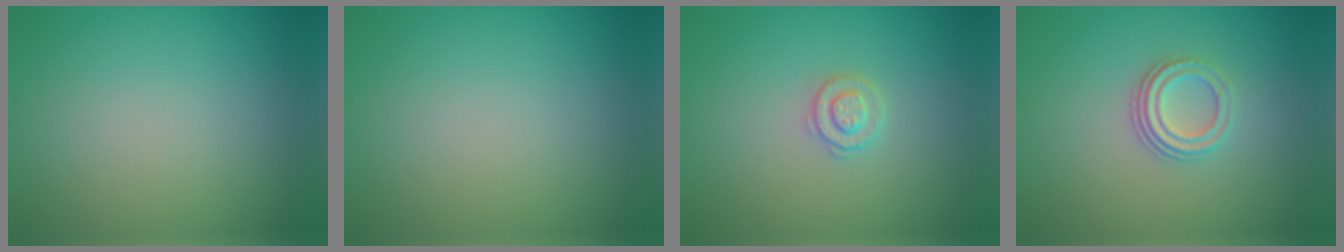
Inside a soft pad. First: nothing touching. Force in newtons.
{"total": 0.0}
{"total": 2.0, "press": 1.9, "slide": 0.4}
{"total": 3.0, "press": 2.3, "slide": 1.9}